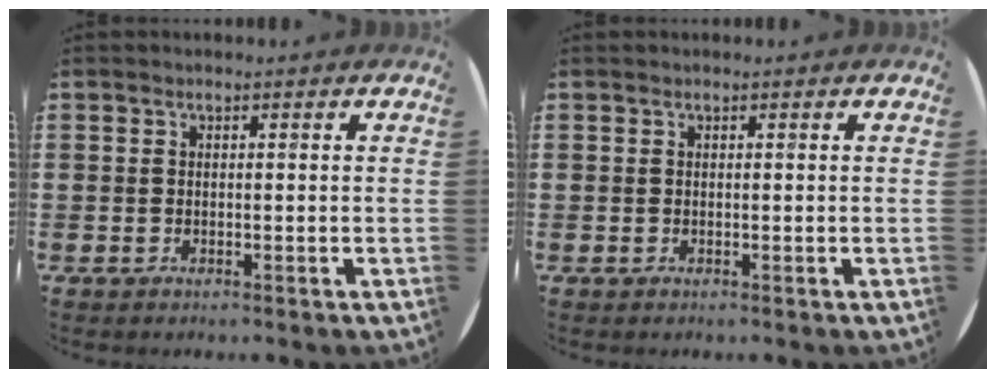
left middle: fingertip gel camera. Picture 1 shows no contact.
{"total": 0.0}